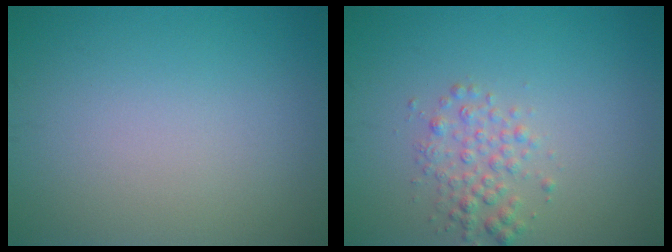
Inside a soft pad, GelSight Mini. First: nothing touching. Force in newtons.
{"total": 2.2, "press": 2.2, "slide": 0.0}